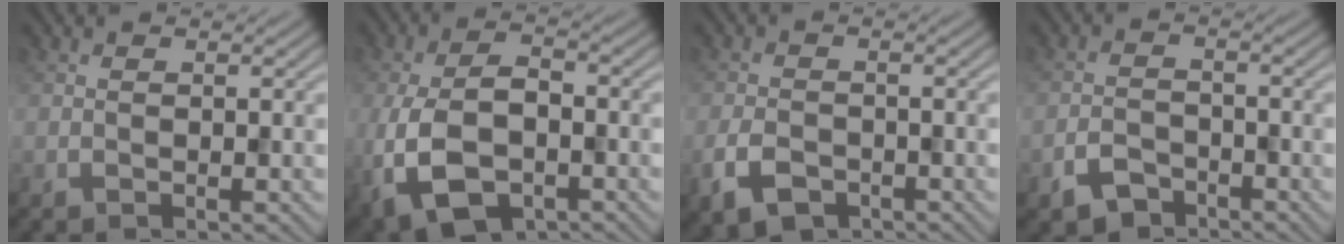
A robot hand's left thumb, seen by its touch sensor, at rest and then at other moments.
{"total": 9.8, "force": [-3.8, 5.6, 7.0], "torque": [-0.168, -0.019, -0.070]}
{"total": 4.5, "force": [-2.5, 2.7, 2.6], "torque": [-0.058, -0.009, -0.053]}
{"total": 3.9, "force": [-2.9, 2.1, 1.5], "torque": [-0.032, -0.003, -0.062]}